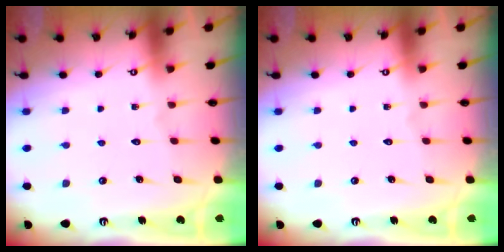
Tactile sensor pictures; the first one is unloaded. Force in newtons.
{"total": 0.0}